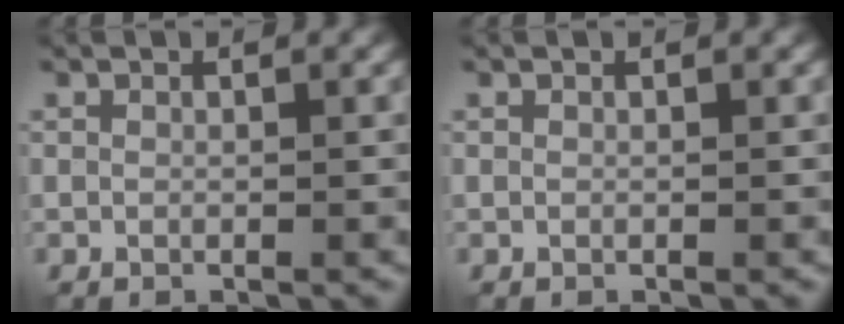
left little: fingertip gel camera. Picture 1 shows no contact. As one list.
[{"total": 0.0}]